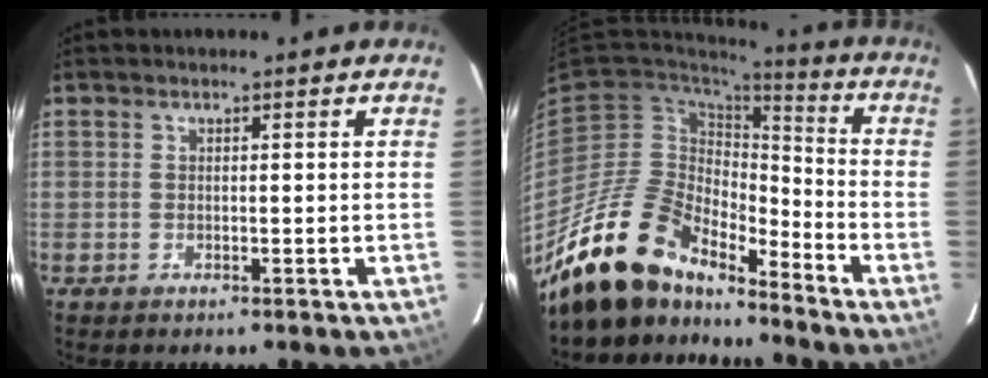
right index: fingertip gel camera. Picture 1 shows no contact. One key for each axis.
{"total": 17.9, "fx": -15.3, "fy": 6.3, "fz": 6.7, "tx": -0.136, "ty": -0.002, "tz": -0.276}